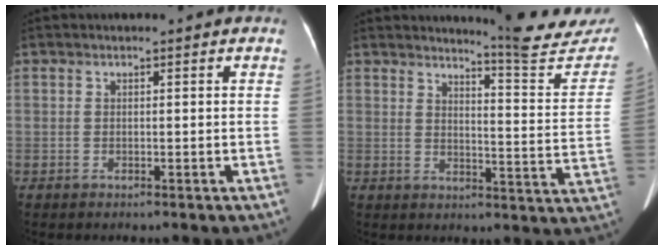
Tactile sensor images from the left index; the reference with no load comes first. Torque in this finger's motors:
{"motor_torque": [0.40, -1.74, 0.01, 0.01]}